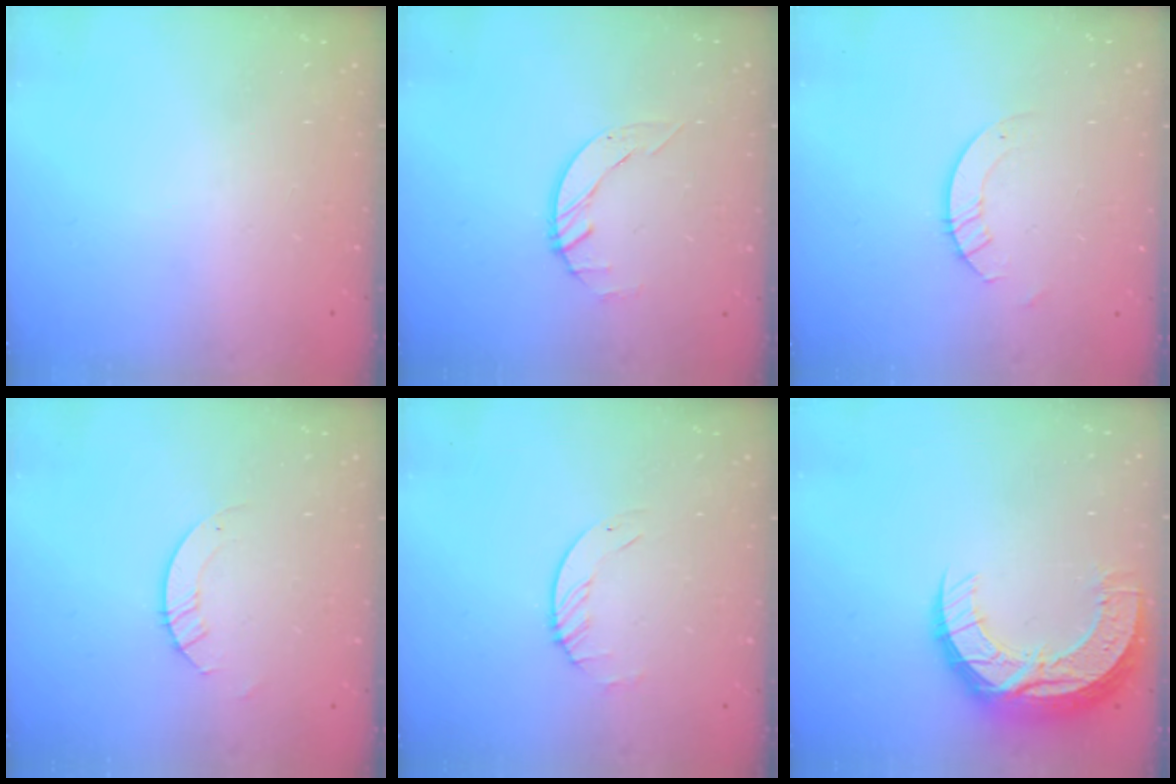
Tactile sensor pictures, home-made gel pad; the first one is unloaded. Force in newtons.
{"total": 2.9, "press": 2.8, "slide": 0.3}
{"total": 2.6, "press": 2.6, "slide": 0.2}
{"total": 2.9, "press": 2.9, "slide": 0.3}
{"total": 1.7, "press": 1.7, "slide": 0.2}
{"total": 15.3, "press": 15.3, "slide": 1.1}